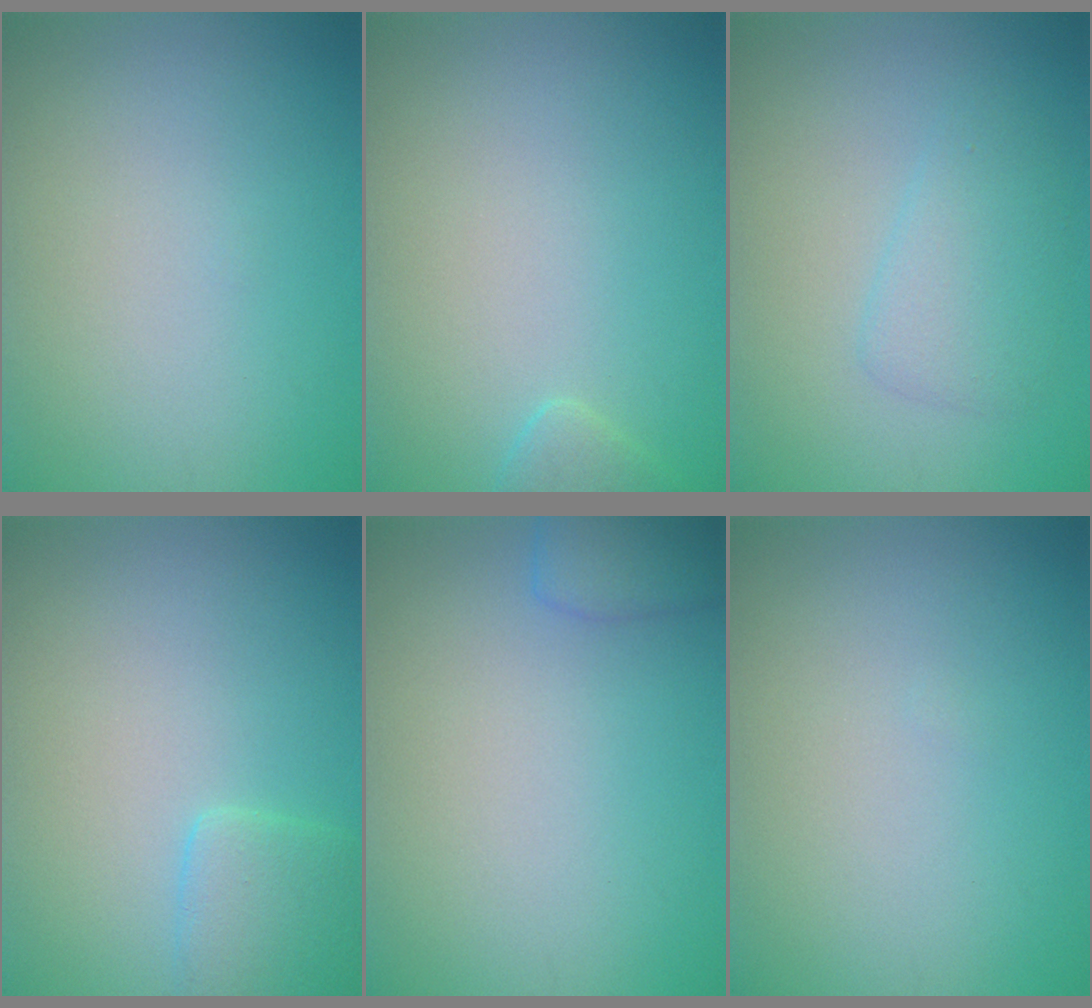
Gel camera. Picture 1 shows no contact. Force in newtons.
{"total": 1.4, "press": 1.4, "slide": 0.2}
{"total": 2.6, "press": 2.6, "slide": 0.1}
{"total": 2.5, "press": 2.5, "slide": 0.2}
{"total": 2.2, "press": 2.2, "slide": 0.1}
{"total": 0.0}